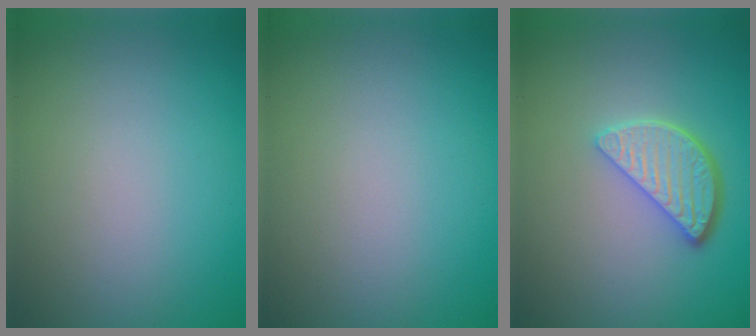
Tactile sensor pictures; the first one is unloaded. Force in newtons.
{"total": 0.0}
{"total": 3.9, "press": 3.2, "slide": 2.3}